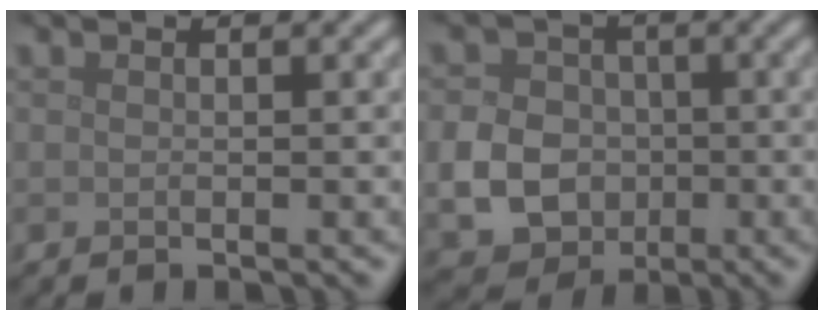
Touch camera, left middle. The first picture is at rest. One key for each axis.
{"total": 5.4, "fx": -1.1, "fy": 4.7, "fz": 2.5, "tx": -0.044, "ty": 0.000, "tz": -0.031}